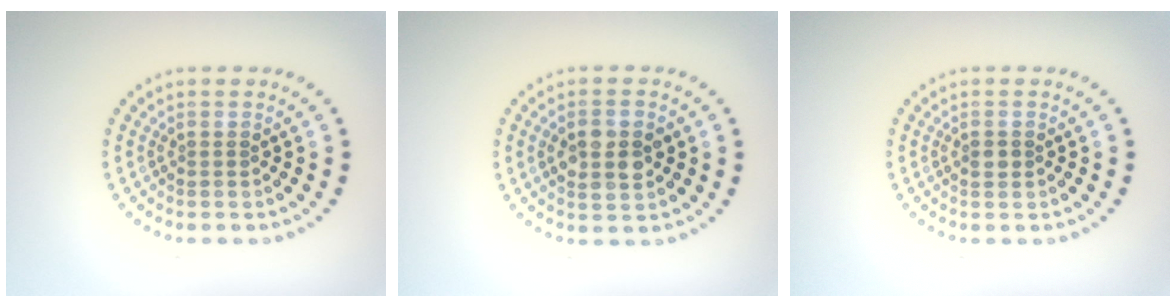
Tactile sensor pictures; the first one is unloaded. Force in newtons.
{"total": 3.5, "press": 3.5, "slide": 0.1}
{"total": 1.2, "press": 1.2, "slide": 0.1}